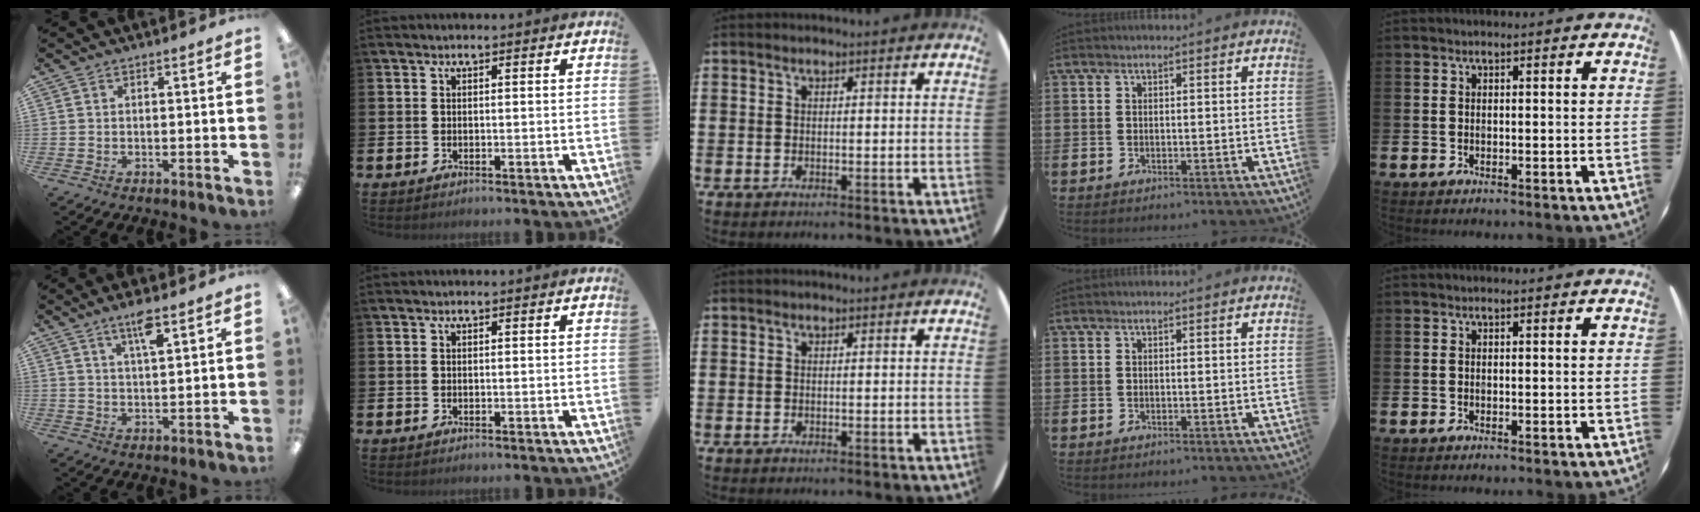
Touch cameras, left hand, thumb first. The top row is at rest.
{"thumb": {"total": 5.7, "force": [3.9, 0.9, 4.1], "torque": [-0.075, -0.011, 0.063]}}